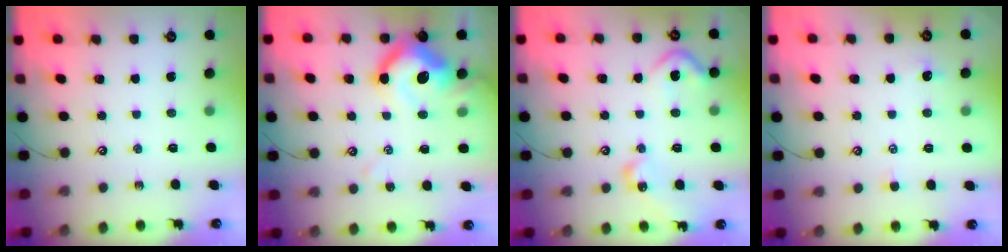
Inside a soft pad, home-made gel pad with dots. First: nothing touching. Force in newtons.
{"total": 12.3, "press": 12.2, "slide": 1.6}
{"total": 9.9, "press": 9.8, "slide": 1.3}
{"total": 2.1, "press": 2.0, "slide": 0.4}